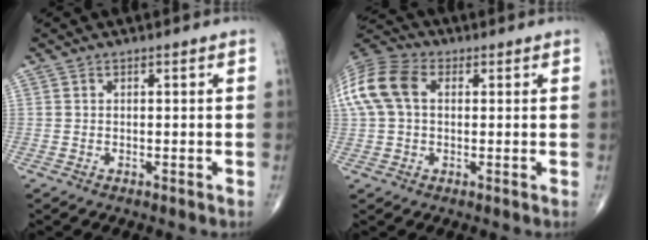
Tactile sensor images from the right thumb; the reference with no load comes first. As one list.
[{"total": 12.4, "force": [2.2, 8.4, 8.8], "torque": [-0.199, 0.031, 0.036]}]